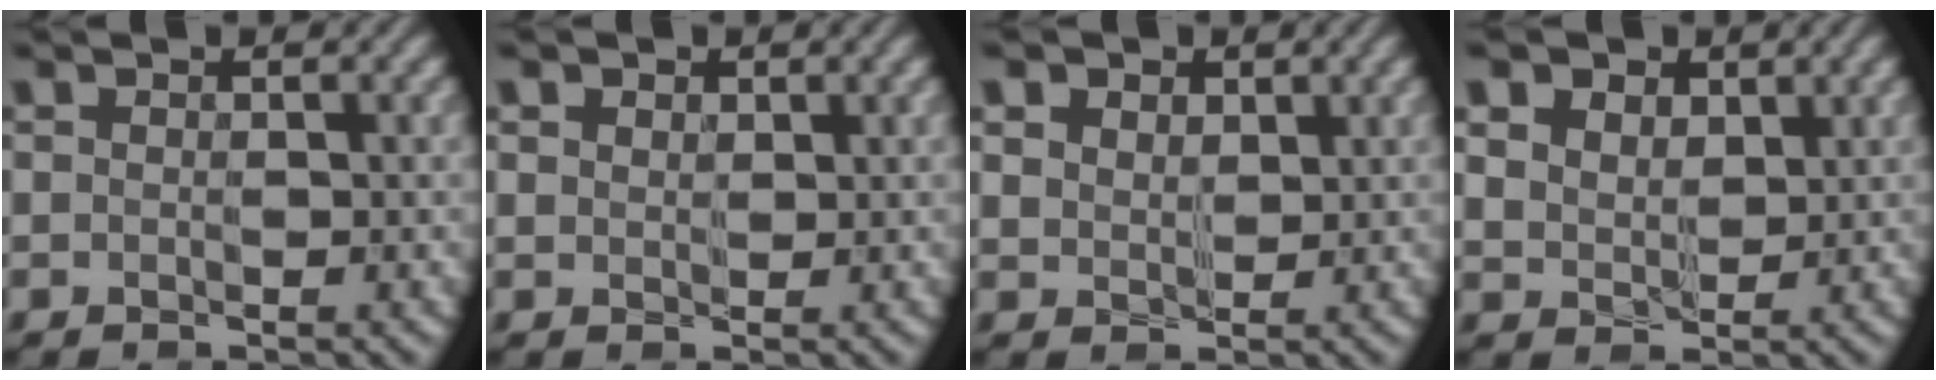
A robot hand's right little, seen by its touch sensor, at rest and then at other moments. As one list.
[{"total": 1.3, "force": [0.7, 1.0, 0.4], "torque": [-0.016, -0.004, 0.017]}, {"total": 3.1, "force": [1.8, 2.2, 1.3], "torque": [-0.044, 0.002, 0.030]}, {"total": 4.8, "force": [2.8, 3.3, 2.2], "torque": [-0.075, 0.002, 0.048]}]